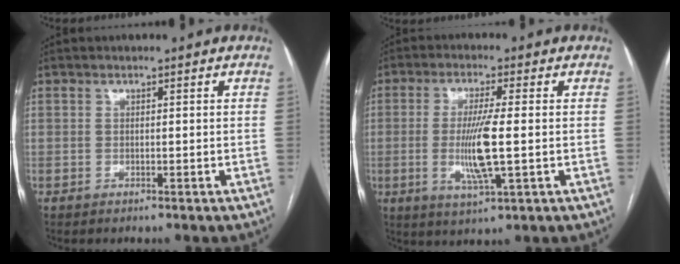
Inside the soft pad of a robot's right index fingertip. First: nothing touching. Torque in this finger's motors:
{"motor_torque": [1.18, 0.40, 0.38, 0.11]}